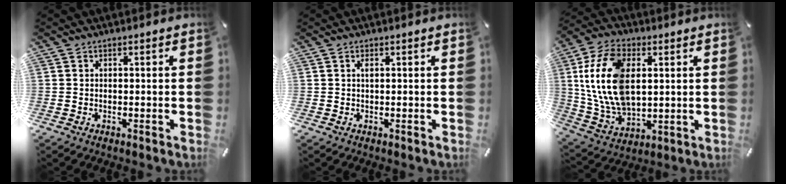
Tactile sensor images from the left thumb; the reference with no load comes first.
{"total": 1.0, "force": [0.3, 0.3, 0.9], "torque": [-0.019, 0.002, 0.004]}
{"total": 17.8, "force": [3.2, 11.3, 13.3], "torque": [-0.319, -0.002, 0.056]}